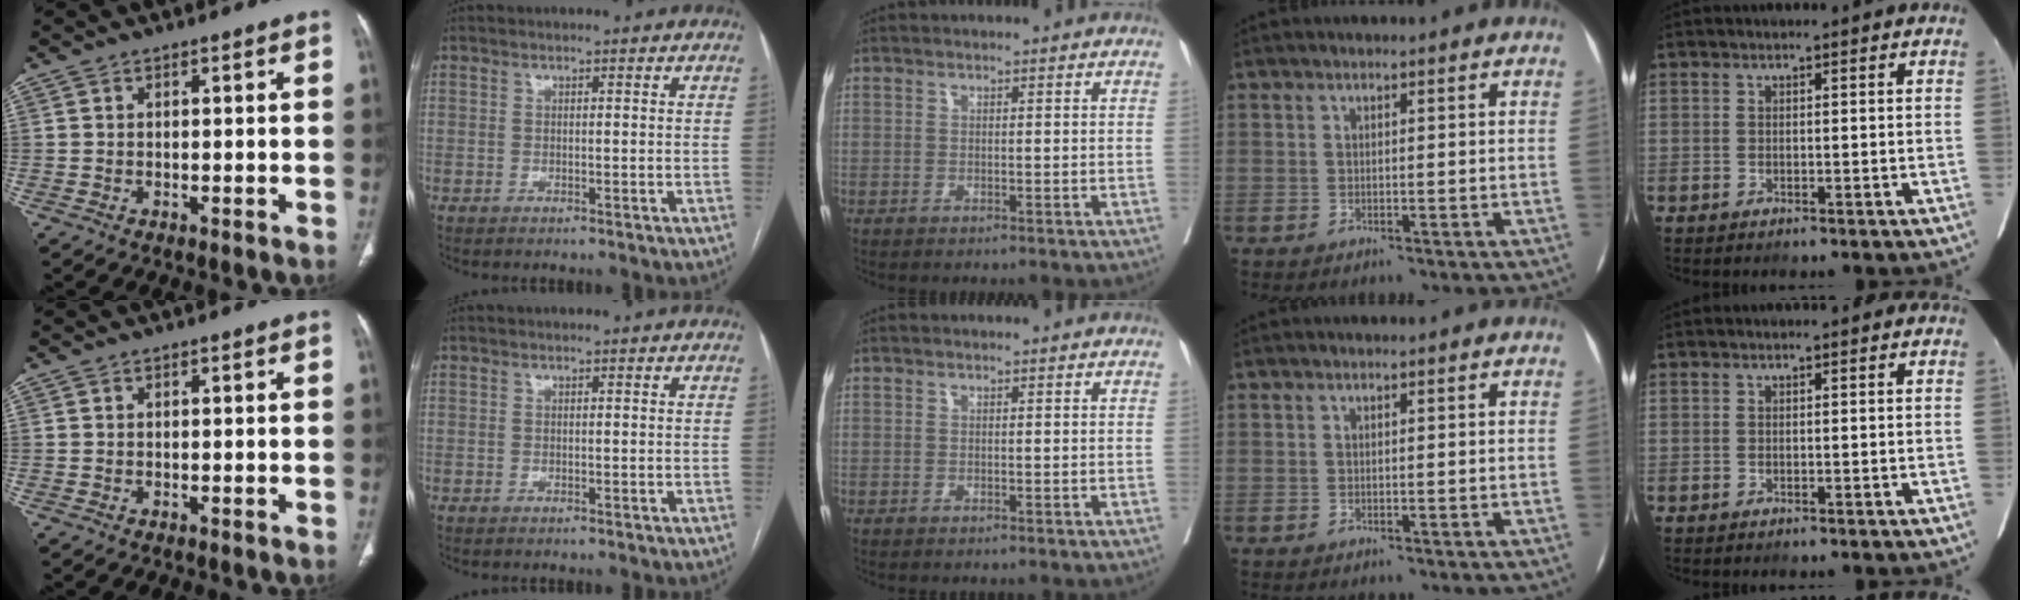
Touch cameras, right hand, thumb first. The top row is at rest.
{}